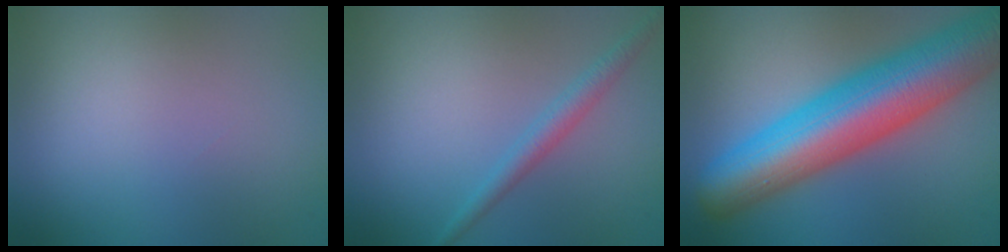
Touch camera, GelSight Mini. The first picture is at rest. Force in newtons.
{"total": 1.9, "press": 1.9, "slide": 0.0}
{"total": 12.1, "press": 12.1, "slide": 0.4}